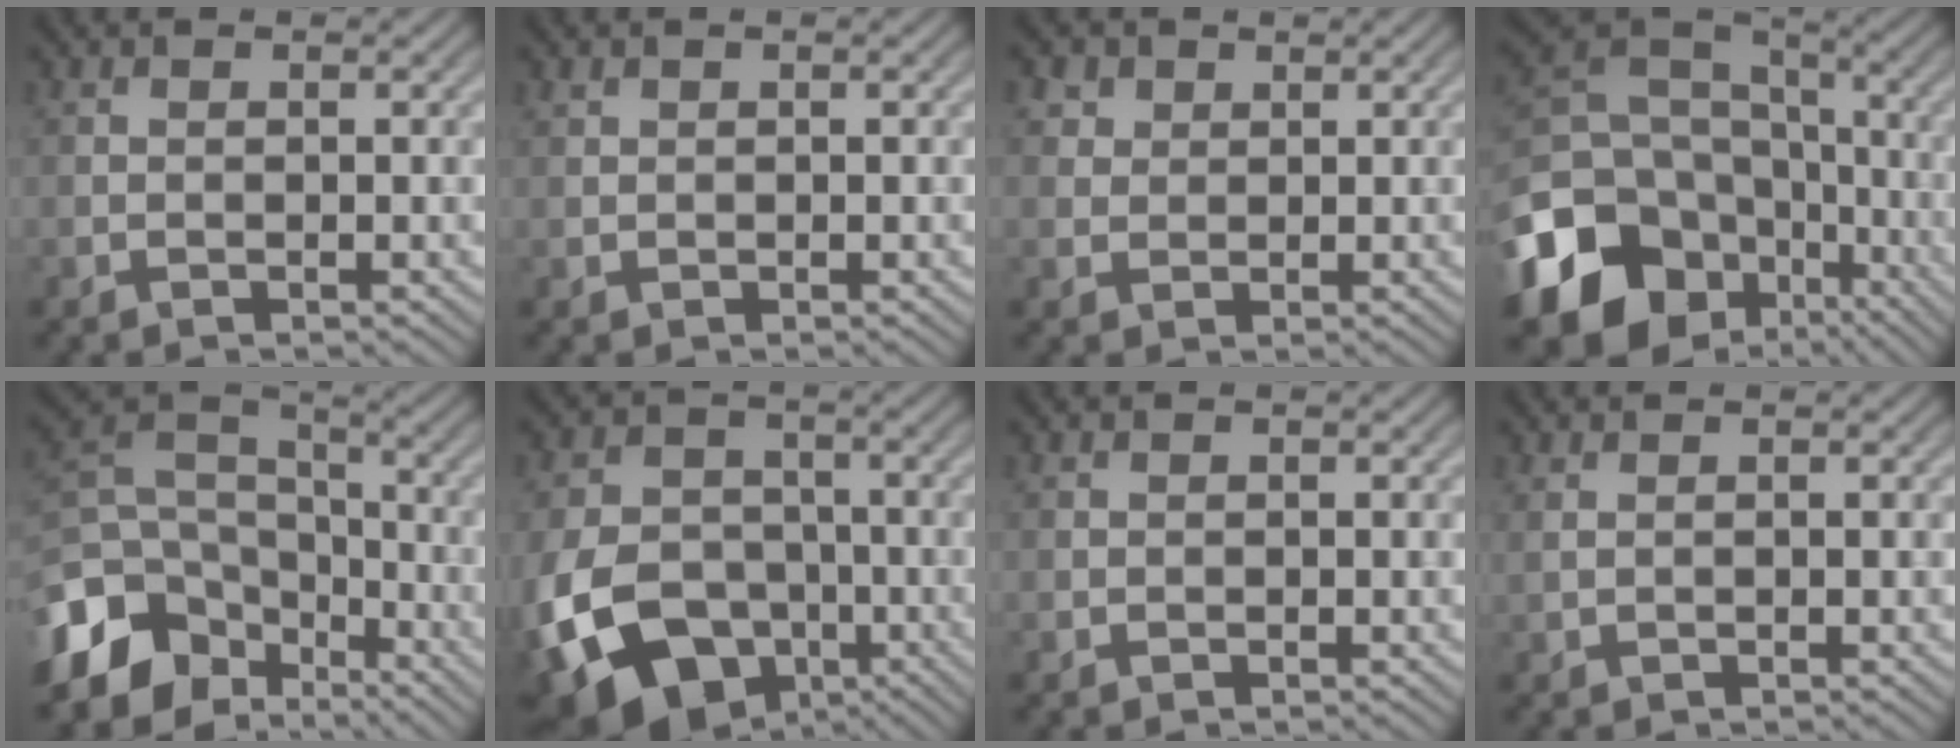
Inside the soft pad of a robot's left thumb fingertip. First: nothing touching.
{"total": 0.6, "force": [0.3, 0.5, 0.2], "torque": [-0.005, -0.002, 0.008]}
{"total": 3.4, "force": [1.9, 2.6, 1.2], "torque": [-0.040, -0.001, 0.041]}
{"total": 16.6, "force": [-7.7, 12.6, 7.7], "torque": [-0.228, -0.040, -0.136]}
{"total": 13.0, "force": [-7.0, 8.9, 6.5], "torque": [-0.173, -0.020, -0.134]}
{"total": 14.9, "force": [-6.2, 10.7, 8.3], "torque": [-0.203, -0.041, -0.117]}
{"total": 0.0}
{"total": 0.7, "force": [0.4, 0.0, 0.6], "torque": [-0.018, 0.006, 0.009]}